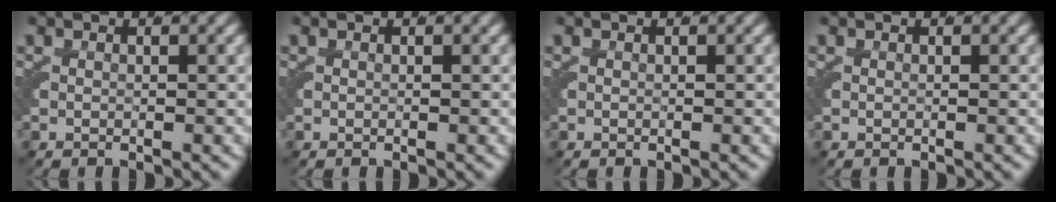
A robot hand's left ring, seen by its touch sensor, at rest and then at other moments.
{"total": 0.0}
{"total": 0.0}
{"total": 0.0}